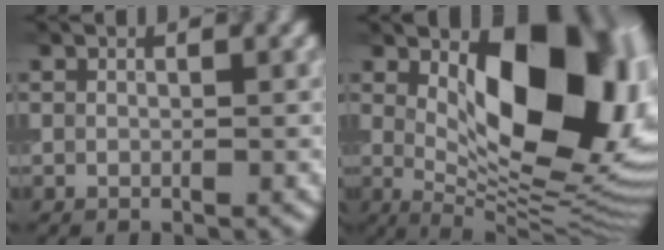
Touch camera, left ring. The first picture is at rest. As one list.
[{"total": 13.6, "force": [2.8, 6.4, 11.6], "torque": [-0.143, 0.000, 0.044]}]